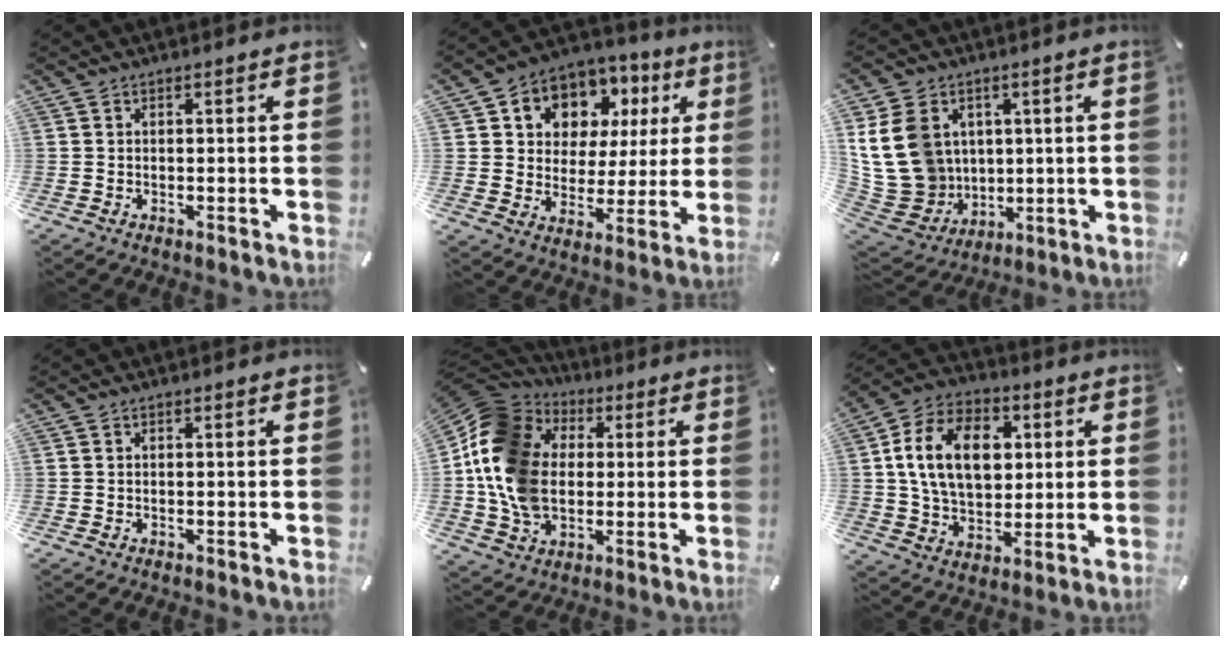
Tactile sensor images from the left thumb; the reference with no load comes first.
{"total": 9.5, "force": [4.1, 8.4, 2.0], "torque": [-0.044, -0.036, 0.078]}
{"total": 17.2, "force": [3.6, 14.4, 8.9], "torque": [-0.205, -0.024, 0.069]}
{"total": 0.0}
{"total": 17.4, "force": [-0.1, 14.3, 9.8], "torque": [-0.237, 0.009, -0.006]}
{"total": 16.4, "force": [3.1, 11.8, 11.0], "torque": [-0.219, 0.010, 0.051]}